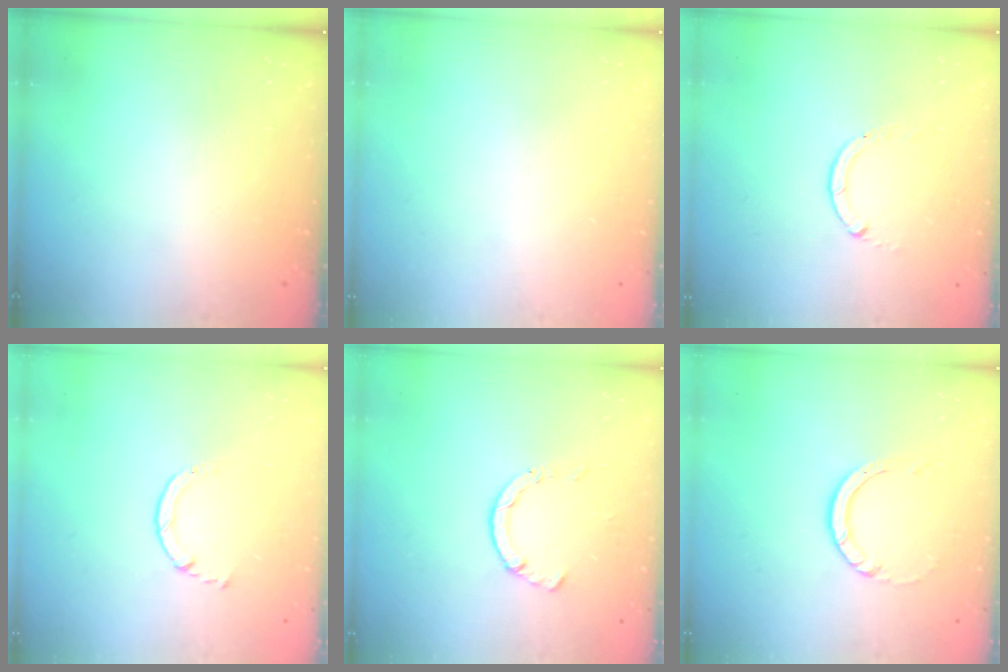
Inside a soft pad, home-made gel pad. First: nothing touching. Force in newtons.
{"total": 0.0}
{"total": 0.0}
{"total": 1.7, "press": 1.6, "slide": 0.2}
{"total": 2.1, "press": 2.1, "slide": 0.5}
{"total": 3.2, "press": 3.2, "slide": 0.3}